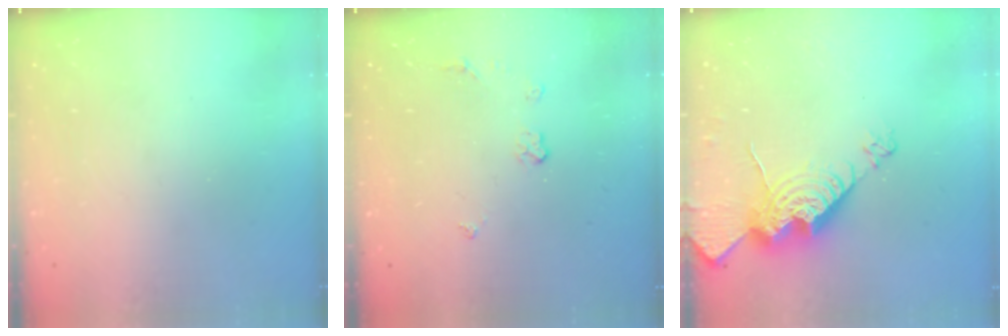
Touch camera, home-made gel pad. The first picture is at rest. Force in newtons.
{"total": 3.6, "press": 3.5, "slide": 0.4}
{"total": 16.2, "press": 16.1, "slide": 1.7}